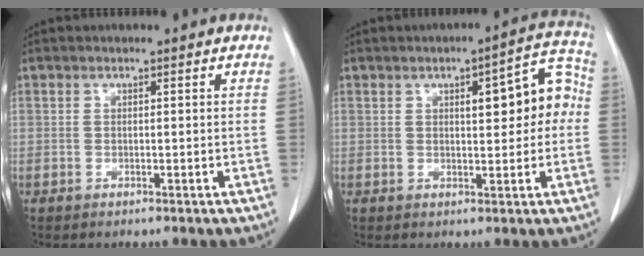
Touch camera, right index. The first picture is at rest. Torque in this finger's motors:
{"motor_torque": [0.78, 0.32, 0.21, 0.03]}